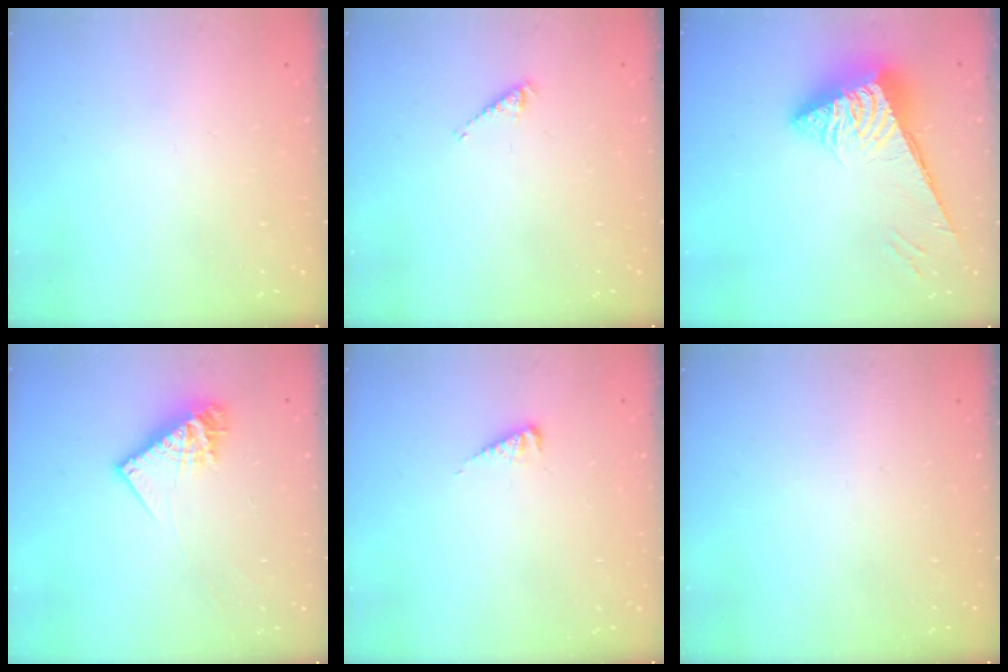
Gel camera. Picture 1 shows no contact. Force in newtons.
{"total": 2.9, "press": 2.9, "slide": 0.5}
{"total": 8.2, "press": 8.1, "slide": 1.1}
{"total": 10.7, "press": 10.6, "slide": 1.0}
{"total": 2.9, "press": 2.9, "slide": 0.2}
{"total": 0.0}